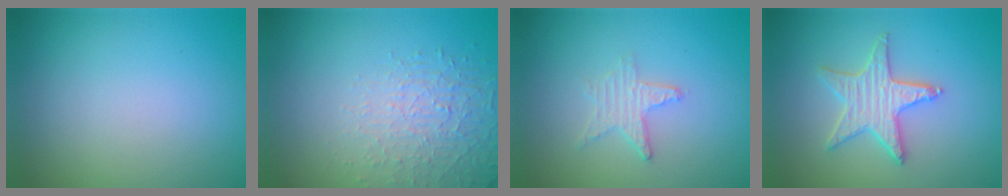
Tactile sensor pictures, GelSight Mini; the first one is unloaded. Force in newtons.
{"total": 1.9, "press": 1.4, "slide": 1.3}
{"total": 2.1, "press": 2.0, "slide": 0.4}
{"total": 3.4, "press": 3.2, "slide": 1.0}